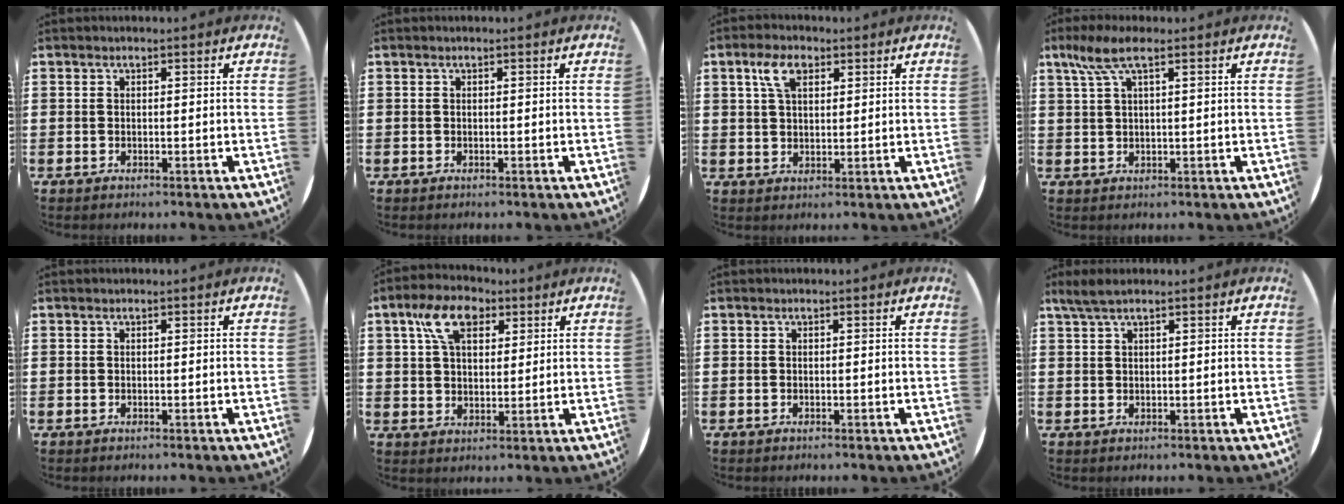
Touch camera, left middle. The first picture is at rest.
{"total": 0.0}
{"total": 4.6, "force": [2.6, 2.5, 2.8], "torque": [-0.057, 0.007, 0.046]}
{"total": 4.6, "force": [2.5, 1.1, 3.8], "torque": [-0.080, 0.006, 0.044]}
{"total": 0.0}
{"total": 7.8, "force": [4.3, 4.7, 4.5], "torque": [-0.090, 0.010, 0.077]}
{"total": 0.0}
{"total": 2.1, "force": [1.6, 0.2, 1.3], "torque": [-0.028, 0.004, 0.028]}